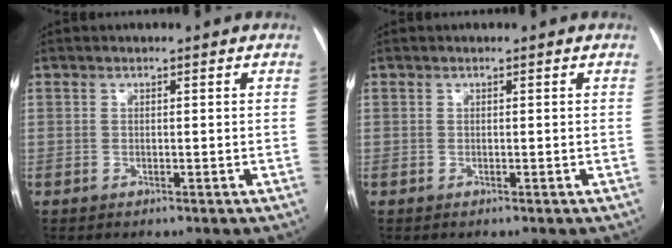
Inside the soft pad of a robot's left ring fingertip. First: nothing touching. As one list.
[{"total": 0.0}]